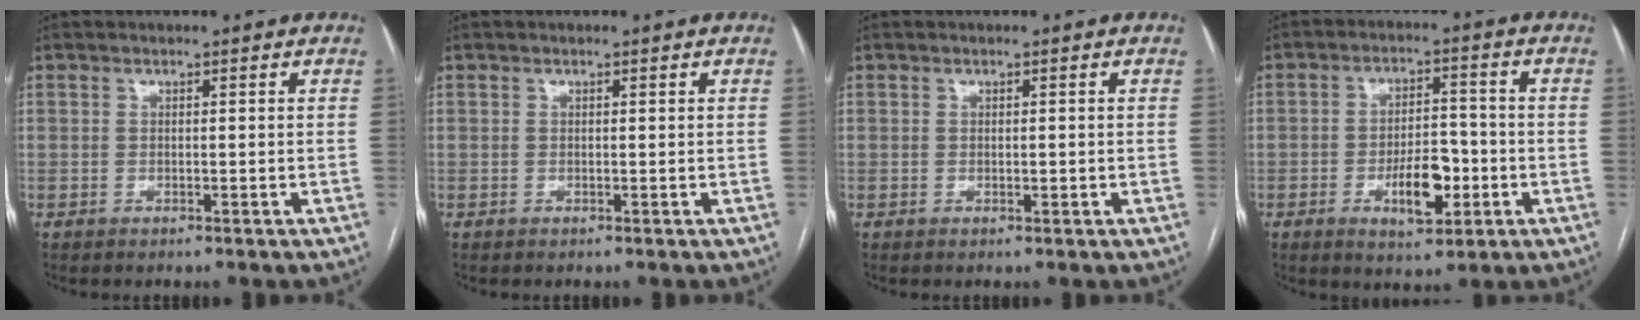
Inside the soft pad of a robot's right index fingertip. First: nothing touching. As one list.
[{"total": 0.0}, {"total": 0.6, "force": [0.0, 0.3, 0.5], "torque": [-0.008, -0.002, 0.003]}, {"total": 8.0, "force": [-2.7, 3.3, 6.8], "torque": [-0.113, 0.004, -0.038]}]